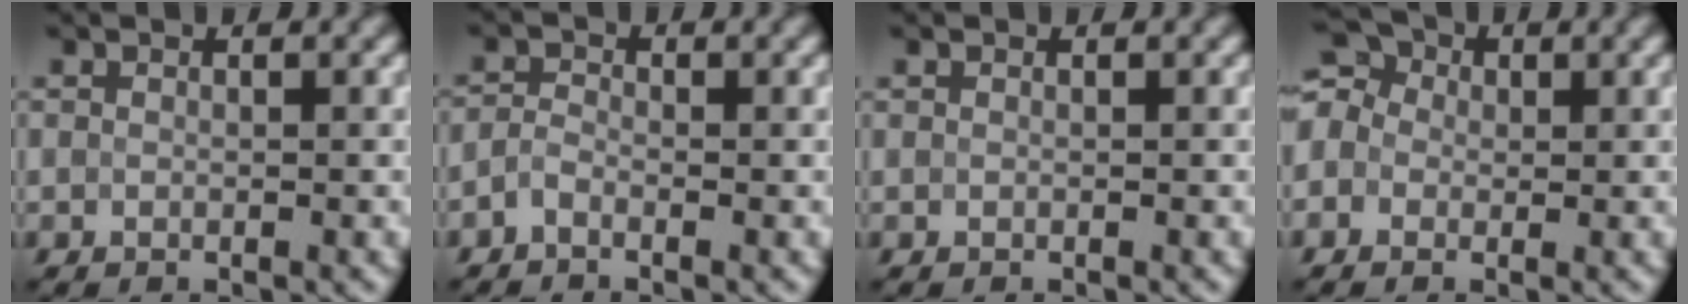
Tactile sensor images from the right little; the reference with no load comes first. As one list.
[{"total": 1.3, "force": [-1.0, 0.3, 0.8], "torque": [-0.022, 0.006, -0.026]}, {"total": 0.0}, {"total": 5.7, "force": [1.0, 4.6, 3.1], "torque": [-0.052, 0.037, -0.025]}]